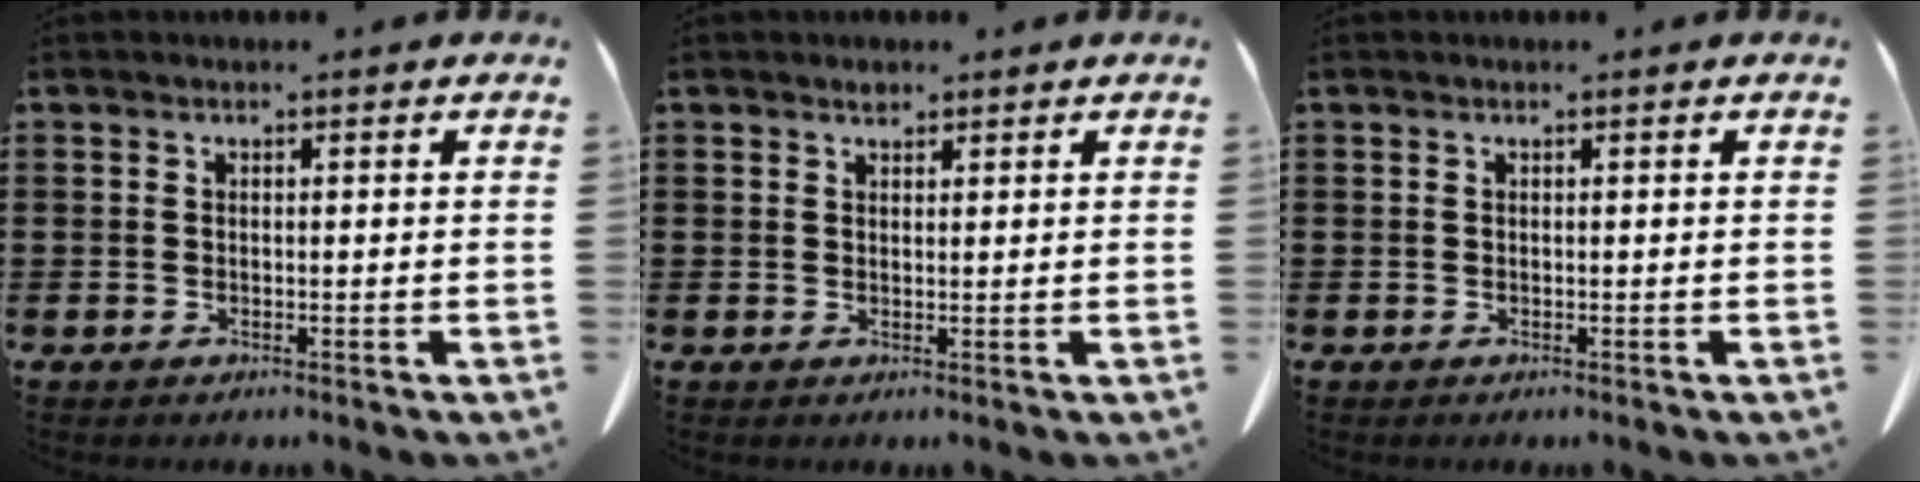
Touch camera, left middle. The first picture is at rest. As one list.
[{"total": 1.2, "force": [1.1, 0.5, 0.3], "torque": [-0.001, -0.004, 0.020]}, {"total": 0.0}]